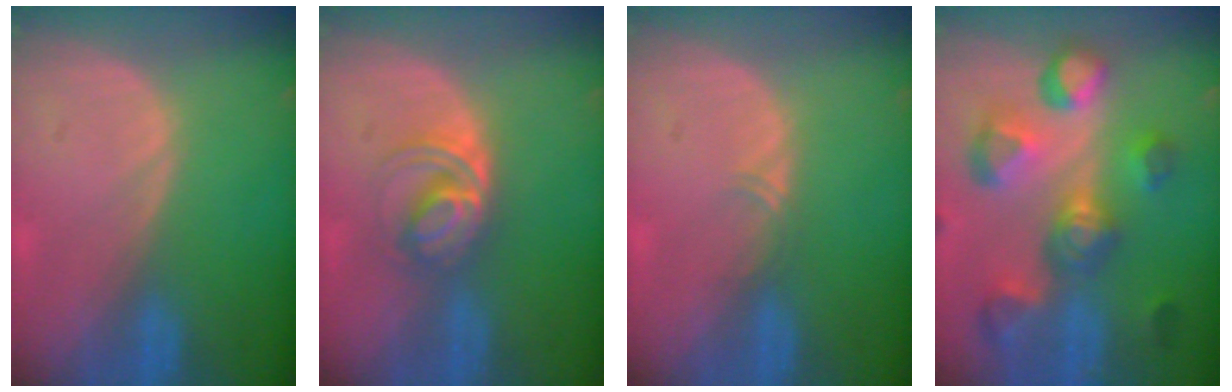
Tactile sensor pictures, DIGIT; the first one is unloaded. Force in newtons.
{"total": 5.4, "press": 5.3, "slide": 1.1}
{"total": 1.1, "press": 1.0, "slide": 0.6}
{"total": 11.1, "press": 9.9, "slide": 5.1}